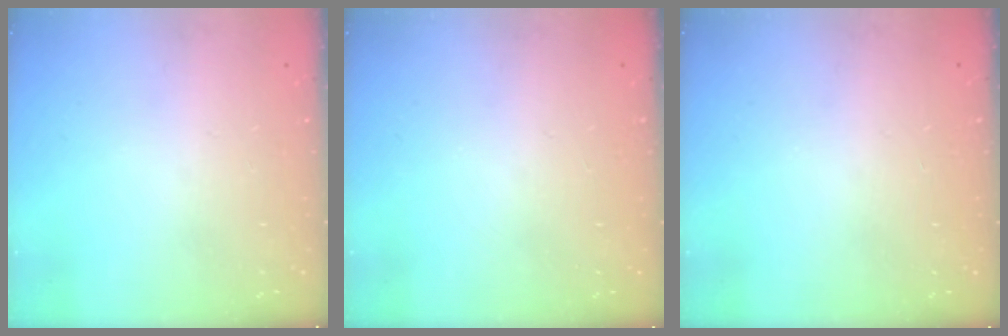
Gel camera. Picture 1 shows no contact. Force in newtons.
{"total": 0.0}
{"total": 0.0}